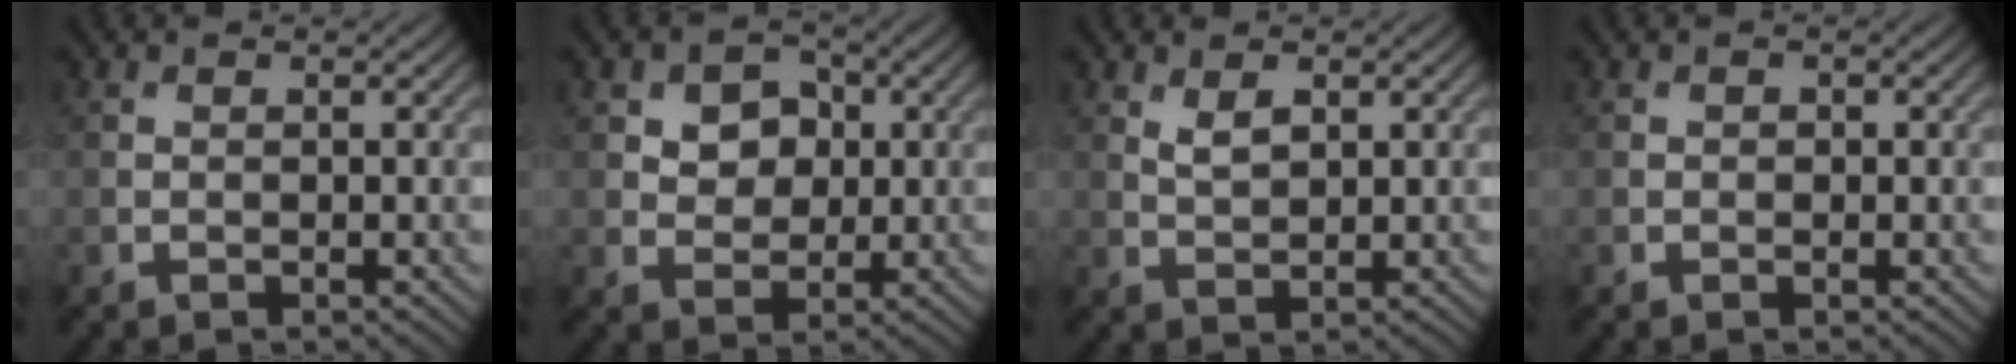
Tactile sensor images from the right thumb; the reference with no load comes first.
{"total": 5.0, "force": [1.3, 3.9, 2.8], "torque": [-0.056, 0.004, 0.009]}
{"total": 2.4, "force": [1.2, 1.2, 1.7], "torque": [-0.038, -0.003, 0.027]}
{"total": 0.6, "force": [0.0, 0.5, 0.2], "torque": [0.000, -0.005, -0.003]}